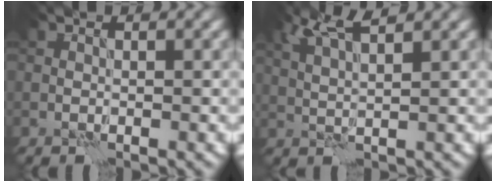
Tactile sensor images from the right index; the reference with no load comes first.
{"total": 3.9, "force": [2.5, 0.6, 3.0], "torque": [-0.065, 0.008, 0.051]}